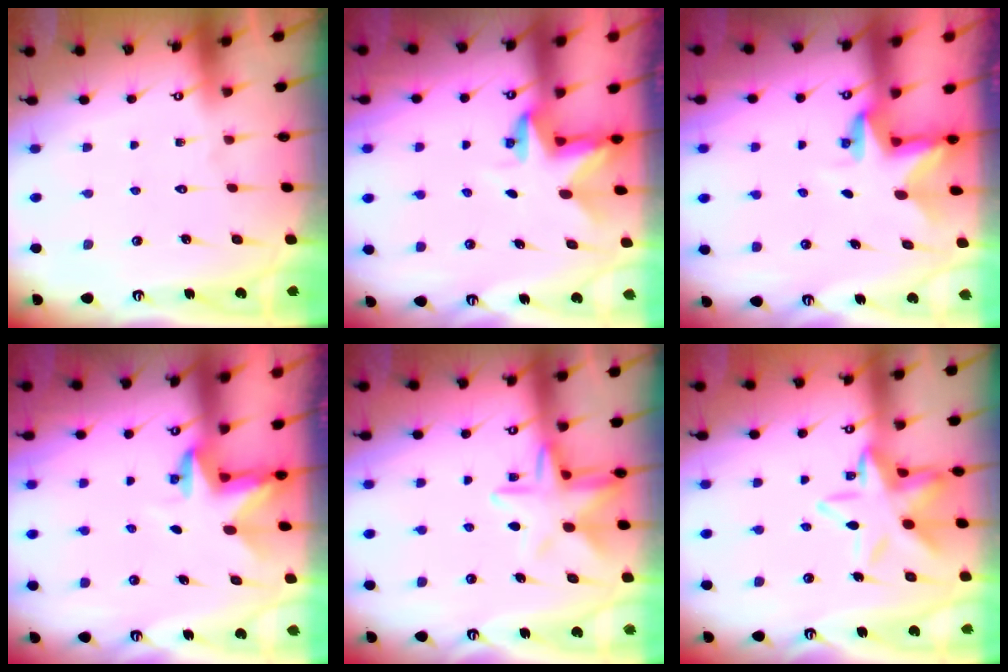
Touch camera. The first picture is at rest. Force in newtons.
{"total": 2.8, "press": 2.8, "slide": 0.2}
{"total": 2.8, "press": 2.8, "slide": 0.2}
{"total": 2.9, "press": 2.9, "slide": 0.1}
{"total": 11.5, "press": 11.5, "slide": 1.2}
{"total": 14.4, "press": 14.3, "slide": 1.3}